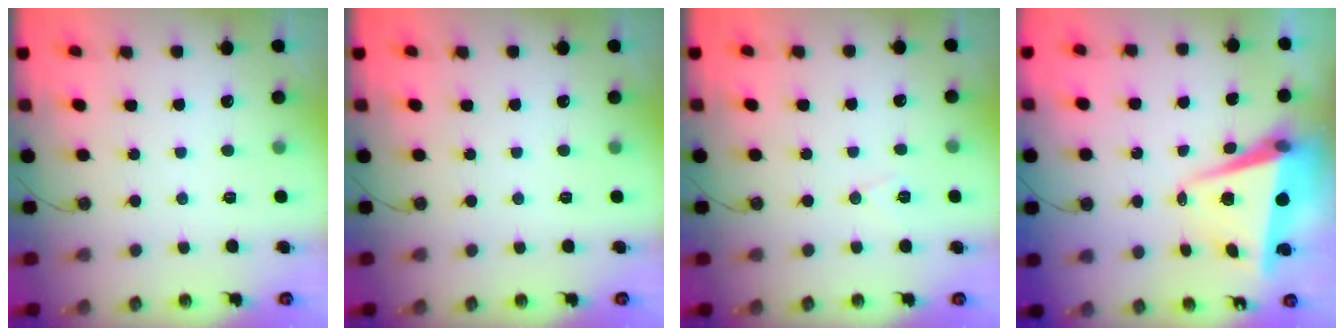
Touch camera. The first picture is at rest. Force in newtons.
{"total": 0.0}
{"total": 6.5, "press": 4.6, "slide": 4.6}
{"total": 8.3, "press": 8.3, "slide": 0.8}